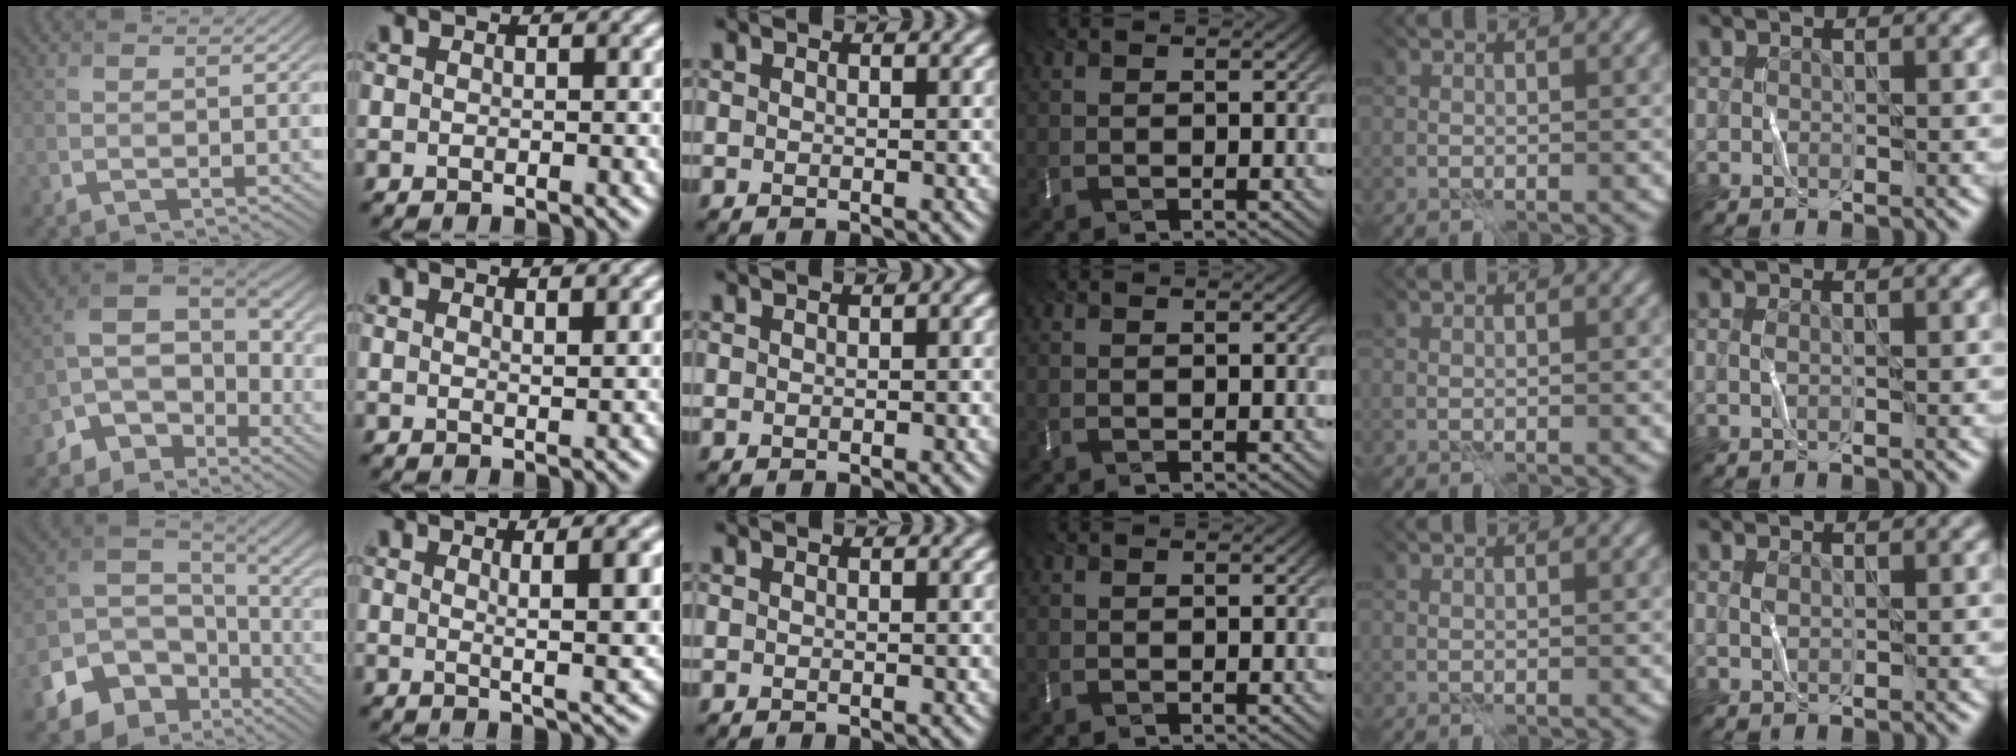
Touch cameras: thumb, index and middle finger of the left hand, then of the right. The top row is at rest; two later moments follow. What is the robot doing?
{"motion": "fold", "object": "bubble wrap"}